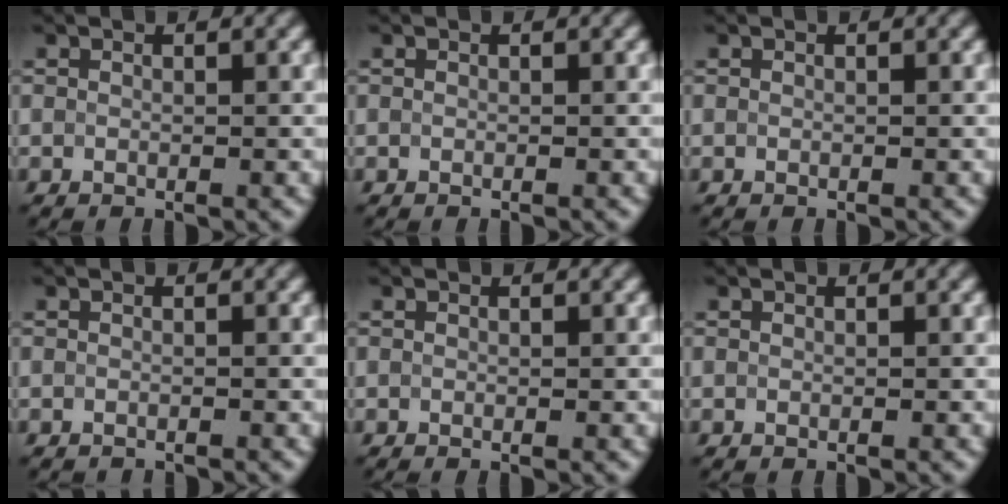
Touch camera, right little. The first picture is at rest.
{"total": 0.0}
{"total": 0.0}
{"total": 0.9, "force": [-0.9, 0.1, -0.1], "torque": [0.003, -0.002, -0.018]}
{"total": 0.0}
{"total": 0.0}